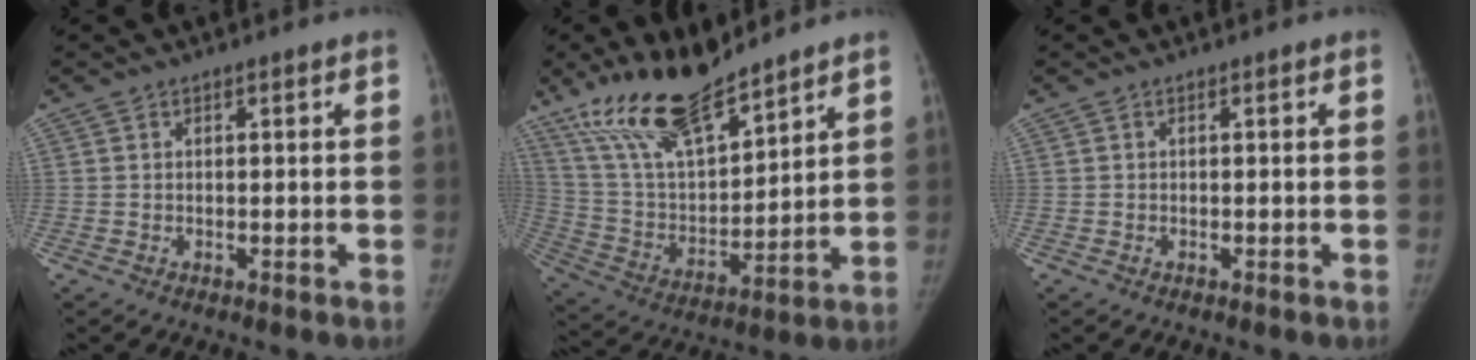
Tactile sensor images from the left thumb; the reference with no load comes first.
{"total": 18.3, "force": [14.1, 5.6, 10.3], "torque": [-0.159, -0.069, 0.272]}
{"total": 0.0}